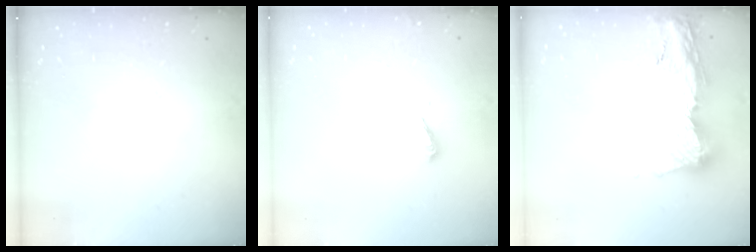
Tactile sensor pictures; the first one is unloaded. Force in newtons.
{"total": 2.0, "press": 2.0, "slide": 0.2}
{"total": 13.9, "press": 13.8, "slide": 1.2}